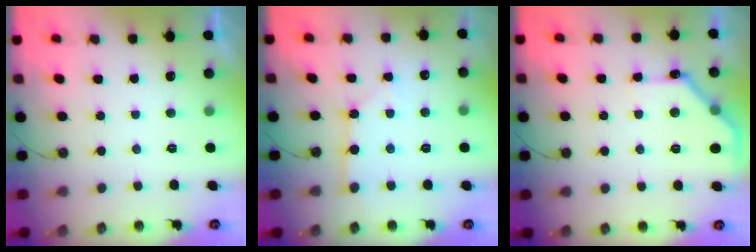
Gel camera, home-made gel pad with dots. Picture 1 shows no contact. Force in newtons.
{"total": 2.7, "press": 2.7, "slide": 0.3}
{"total": 11.9, "press": 11.9, "slide": 0.6}